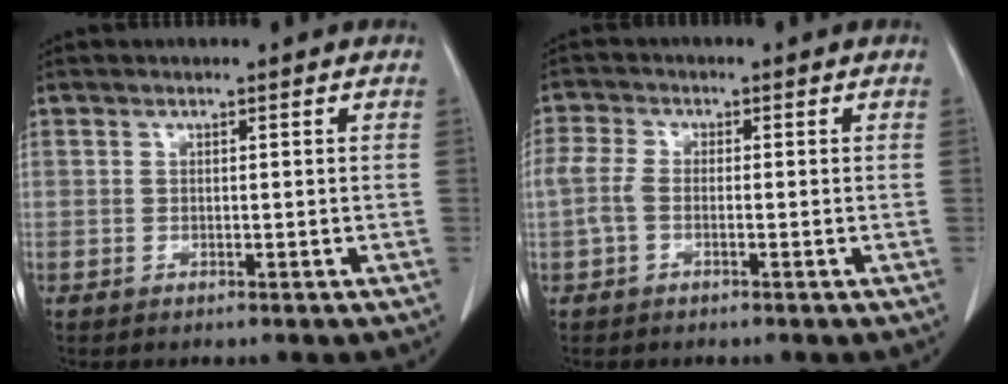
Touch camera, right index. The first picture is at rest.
{"total": 3.1, "force": [-0.6, 1.5, 2.6], "torque": [-0.071, 0.010, -0.018]}